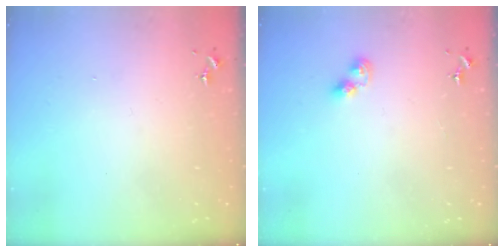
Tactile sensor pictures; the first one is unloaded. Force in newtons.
{"total": 5.5, "press": 5.4, "slide": 0.7}